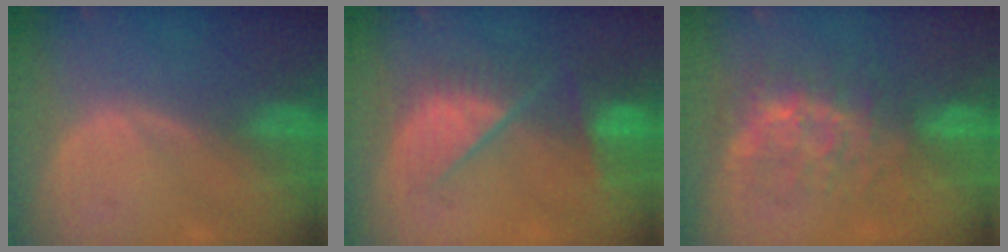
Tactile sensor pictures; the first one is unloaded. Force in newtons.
{"total": 9.4, "press": 8.2, "slide": 4.7}
{"total": 8.9, "press": 7.5, "slide": 4.7}